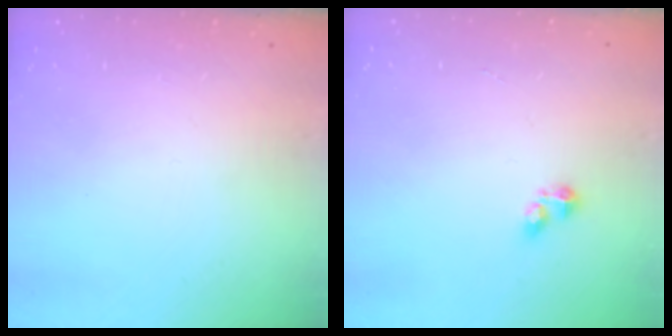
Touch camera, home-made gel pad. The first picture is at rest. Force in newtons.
{"total": 2.6, "press": 2.5, "slide": 0.5}